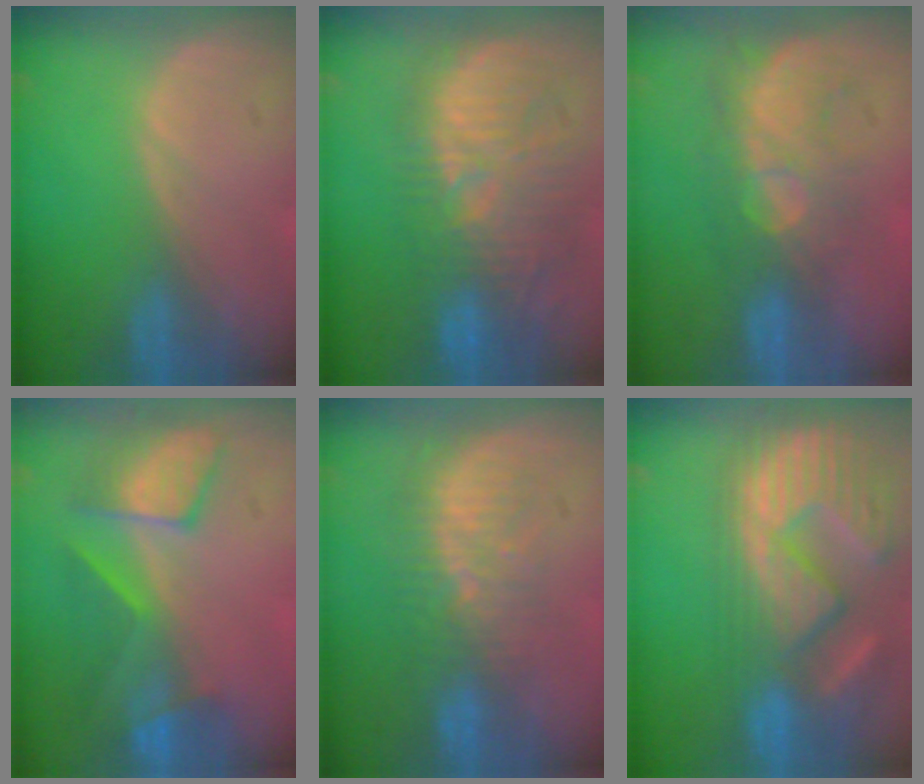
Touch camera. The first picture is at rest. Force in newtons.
{"total": 11.4, "press": 11.2, "slide": 2.4}
{"total": 8.8, "press": 7.6, "slide": 4.5}
{"total": 8.2, "press": 7.9, "slide": 2.4}
{"total": 8.1, "press": 7.6, "slide": 2.6}
{"total": 14.6, "press": 12.4, "slide": 7.8}